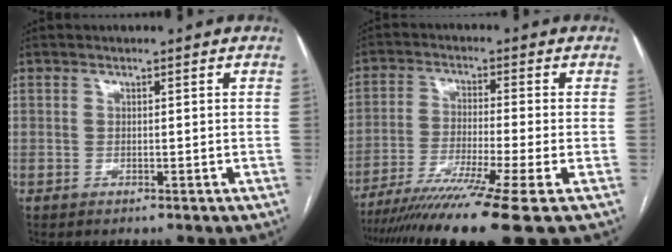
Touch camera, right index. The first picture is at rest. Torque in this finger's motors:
{"motor_torque": [1.58, -0.56, 0.88, 0.21]}